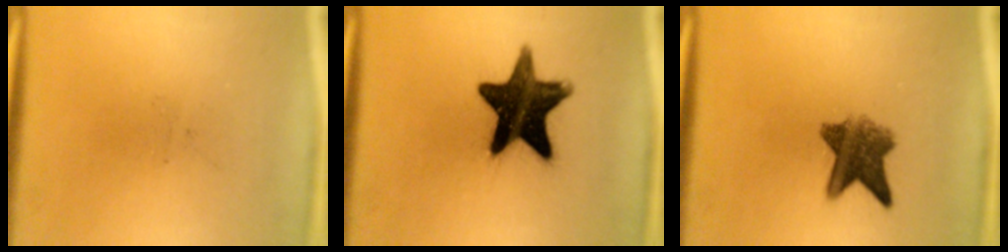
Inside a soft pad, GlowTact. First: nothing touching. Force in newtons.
{"total": 15.7}
{"total": 7.0}